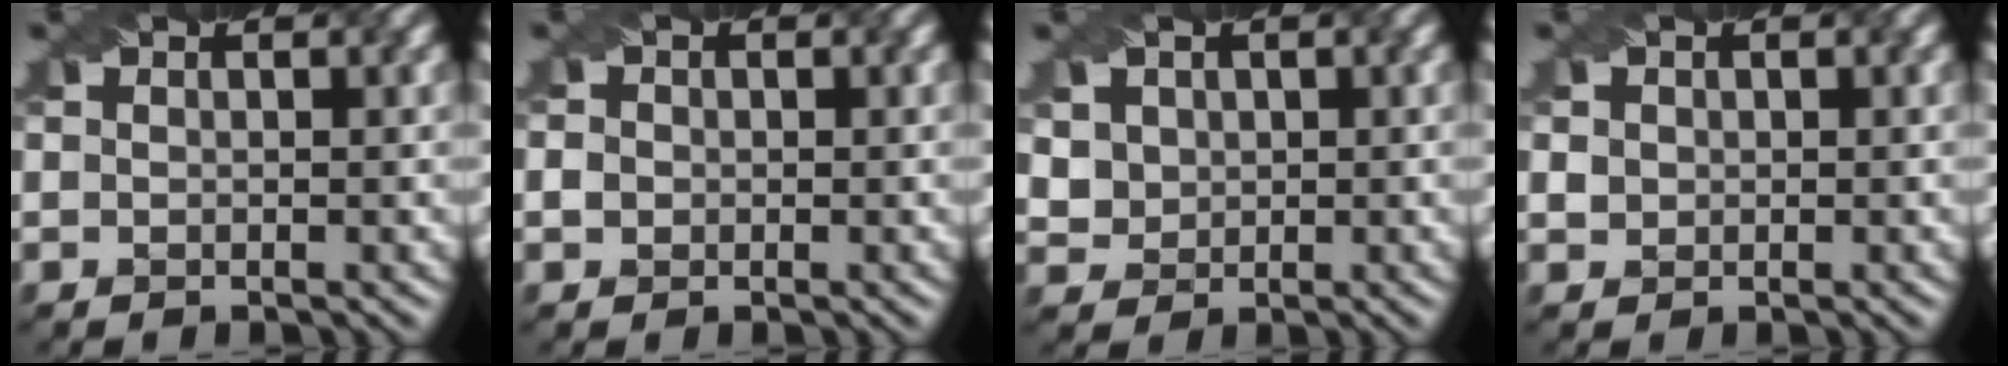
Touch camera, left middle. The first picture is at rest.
{"total": 1.2, "force": [-0.1, 1.1, 0.4], "torque": [-0.001, 0.014, -0.004]}
{"total": 3.5, "force": [1.6, 3.0, 1.1], "torque": [-0.040, 0.008, 0.035]}
{"total": 1.8, "force": [0.7, 1.5, 0.7], "torque": [-0.016, 0.011, 0.014]}